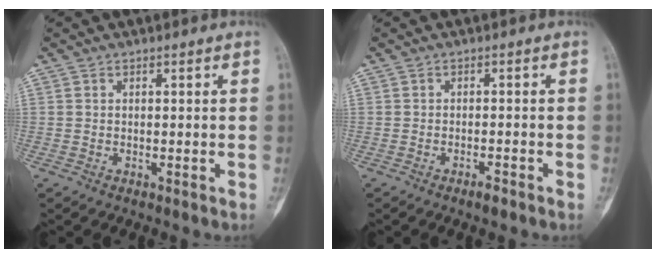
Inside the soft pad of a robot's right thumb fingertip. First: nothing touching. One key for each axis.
{"total": 1.8, "fx": -1.3, "fy": 0.4, "fz": 1.2, "tx": -0.027, "ty": 0.005, "tz": -0.023}